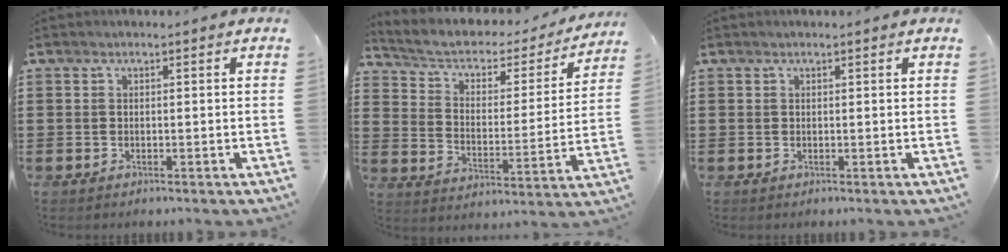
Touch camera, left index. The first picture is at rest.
{"total": 4.1, "force": [2.7, 2.3, 2.1], "torque": [-0.057, -0.017, 0.038]}
{"total": 0.0}